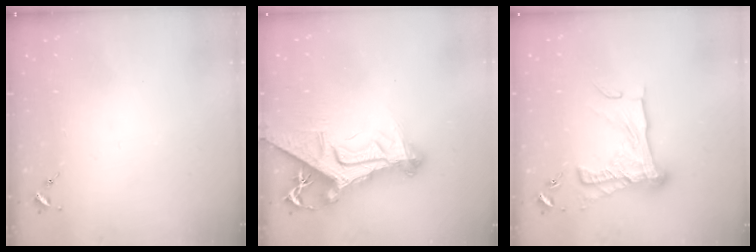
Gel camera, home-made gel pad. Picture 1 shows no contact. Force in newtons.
{"total": 16.3, "press": 16.2, "slide": 1.5}
{"total": 20.0, "press": 20.0, "slide": 1.5}